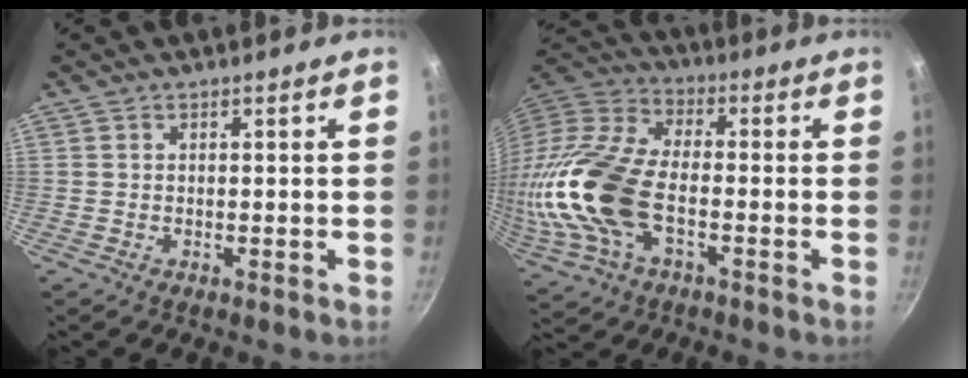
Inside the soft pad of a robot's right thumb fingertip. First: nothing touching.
{"total": 21.4, "force": [-3.8, 11.5, 17.6], "torque": [-0.370, 0.022, -0.081]}